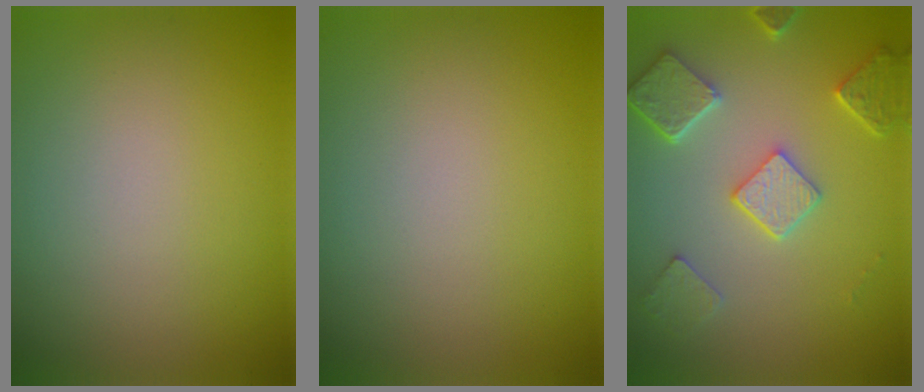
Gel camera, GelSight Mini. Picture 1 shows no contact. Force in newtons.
{"total": 0.0}
{"total": 4.9, "press": 3.8, "slide": 3.2}